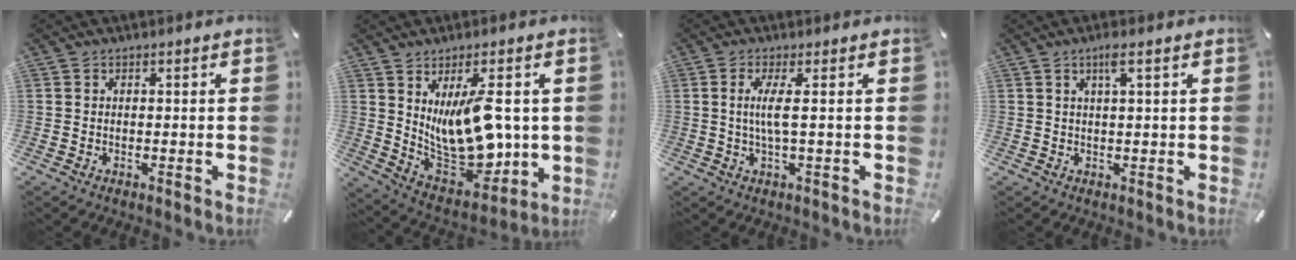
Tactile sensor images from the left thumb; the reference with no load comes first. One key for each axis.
{"total": 16.2, "fx": 4.0, "fy": 8.5, "fz": 13.2, "tx": -0.251, "ty": -0.035, "tz": 0.075}
{"total": 5.0, "fx": 0.4, "fy": 0.4, "fz": 4.9, "tx": -0.093, "ty": -0.006, "tz": 0.005}
{"total": 3.4, "fx": 1.7, "fy": 0.2, "fz": 2.9, "tx": -0.059, "ty": 0.000, "tz": 0.027}